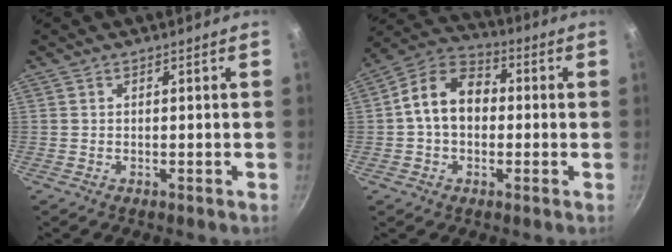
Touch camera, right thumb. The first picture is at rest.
{"total": 11.1, "force": [0.2, 8.2, 7.5], "torque": [-0.098, 0.032, -0.015]}